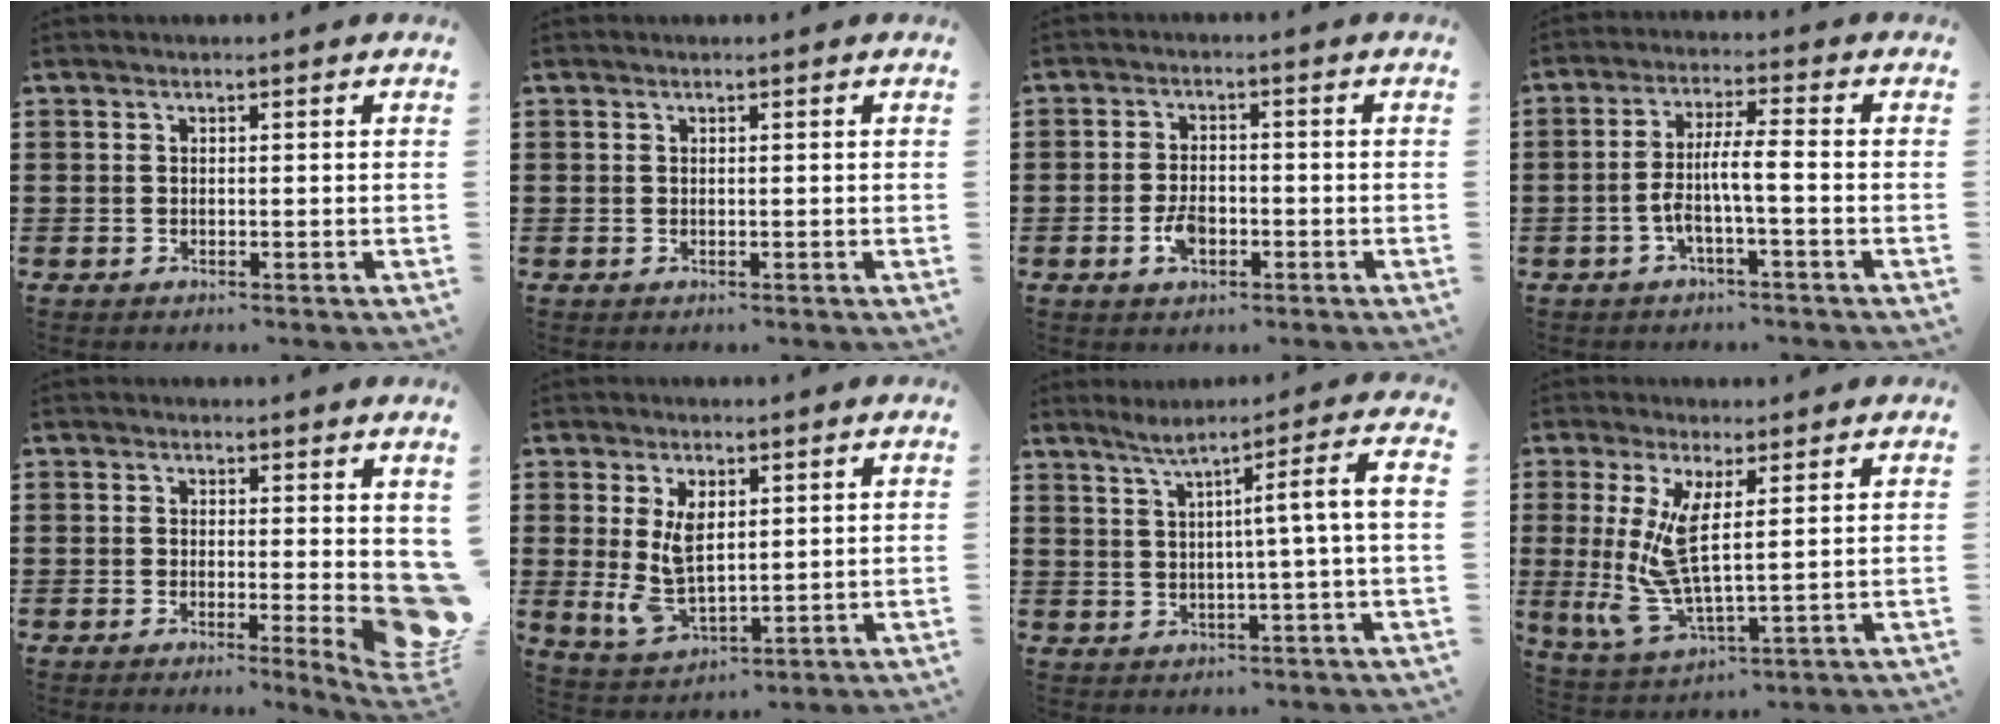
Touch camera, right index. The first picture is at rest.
{"total": 0.0}
{"total": 3.7, "force": [-1.6, 2.0, 2.7], "torque": [-0.060, -0.001, -0.031]}
{"total": 5.5, "force": [-1.8, 0.5, 5.2], "torque": [-0.115, -0.004, -0.042]}
{"total": 4.8, "force": [-0.1, 2.0, 4.3], "torque": [-0.046, -0.011, 0.002]}
{"total": 6.7, "force": [1.3, 3.6, 5.5], "torque": [-0.109, 0.001, 0.023]}
{"total": 6.4, "force": [0.9, -1.2, 6.2], "torque": [-0.108, -0.008, 0.005]}
{"total": 8.8, "force": [2.3, 2.4, 8.1], "torque": [-0.182, -0.024, 0.038]}